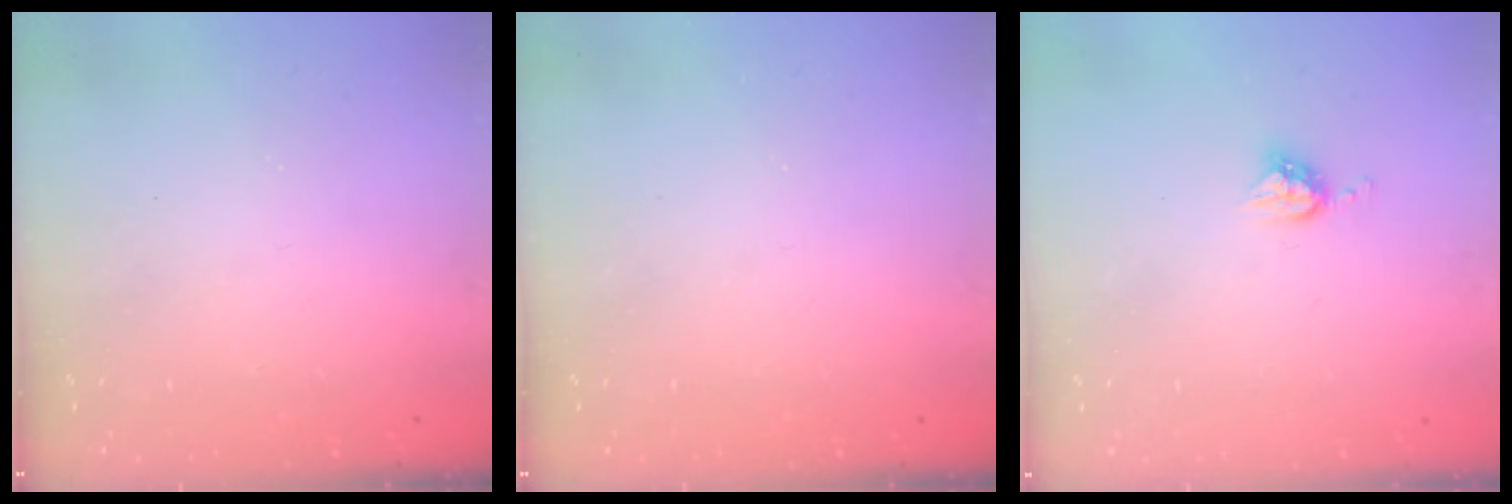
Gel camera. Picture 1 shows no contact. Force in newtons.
{"total": 0.0}
{"total": 5.0, "press": 5.0, "slide": 0.2}